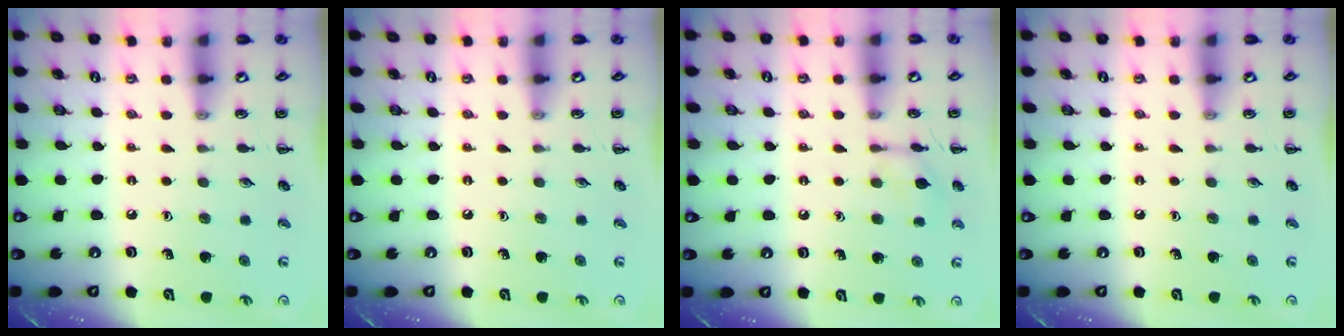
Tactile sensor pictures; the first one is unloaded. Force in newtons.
{"total": 0.0}
{"total": 7.2, "press": 7.1, "slide": 1.1}
{"total": 0.0}